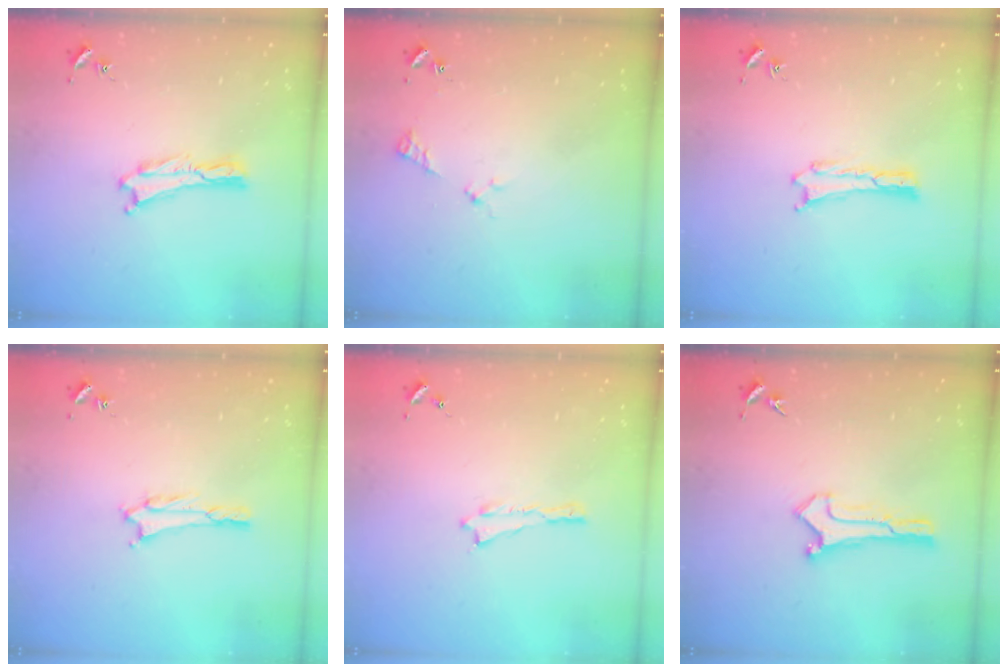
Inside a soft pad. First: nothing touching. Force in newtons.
{"total": 2.5, "press": 2.5, "slide": 0.3}
{"total": 0.0}
{"total": 1.5, "press": 1.5, "slide": 0.3}
{"total": 0.0}
{"total": 0.0}